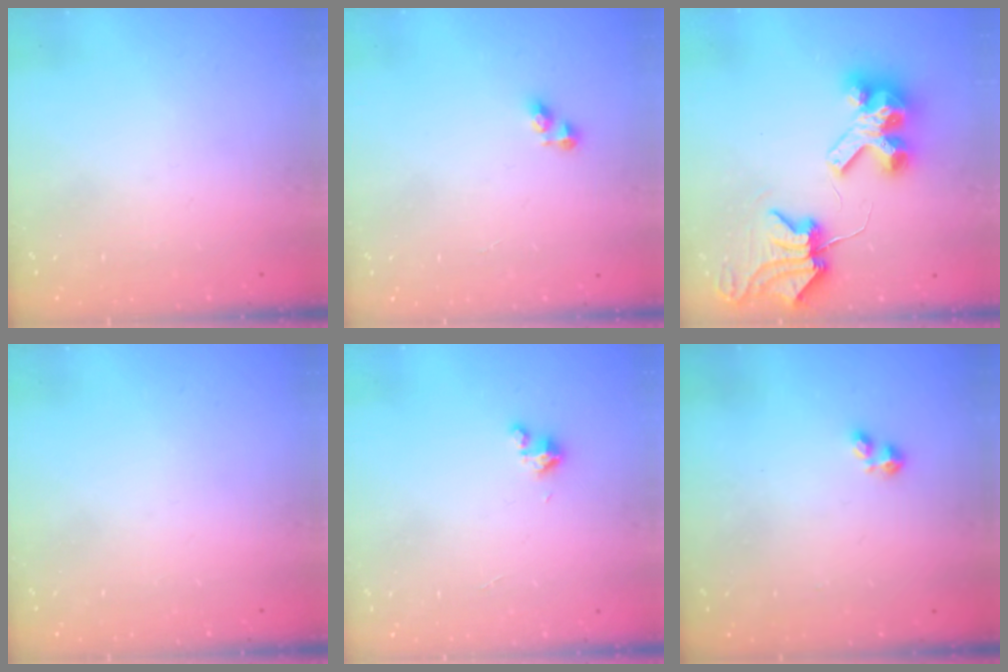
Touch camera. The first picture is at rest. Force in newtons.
{"total": 3.8, "press": 3.7, "slide": 0.4}
{"total": 9.8, "press": 9.7, "slide": 1.4}
{"total": 0.0}
{"total": 2.7, "press": 2.6, "slide": 0.4}
{"total": 1.0, "press": 0.9, "slide": 0.4}